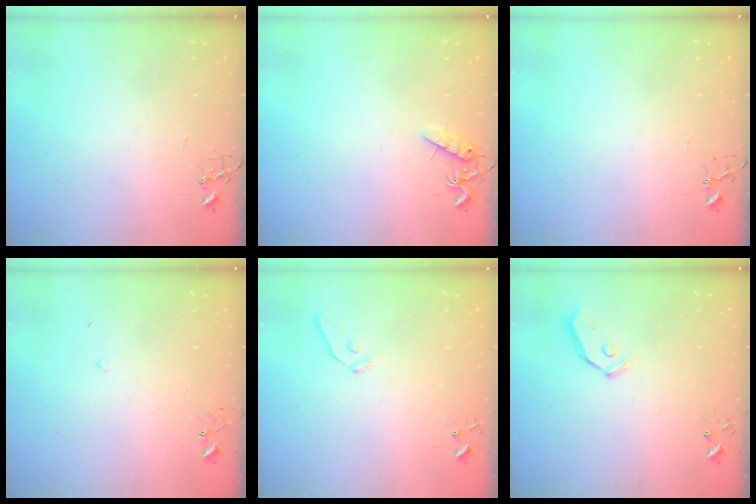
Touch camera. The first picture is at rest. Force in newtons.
{"total": 8.0, "press": 8.0, "slide": 0.4}
{"total": 3.2, "press": 3.2, "slide": 0.3}
{"total": 7.4, "press": 7.4, "slide": 0.5}
{"total": 7.4, "press": 7.4, "slide": 0.6}
{"total": 6.3, "press": 6.3, "slide": 0.7}